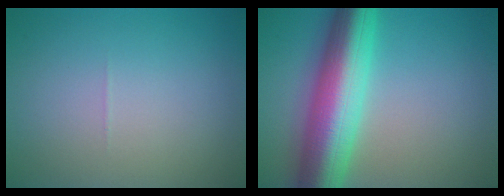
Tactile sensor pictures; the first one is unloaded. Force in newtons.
{"total": 10.8, "press": 10.8, "slide": 0.2}